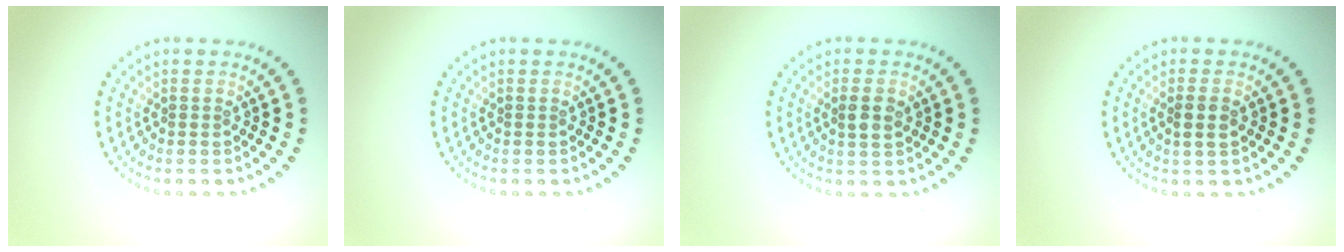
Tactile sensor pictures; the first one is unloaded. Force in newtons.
{"total": 0.0}
{"total": 2.0, "press": 1.9, "slide": 0.5}
{"total": 1.7, "press": 1.6, "slide": 0.6}